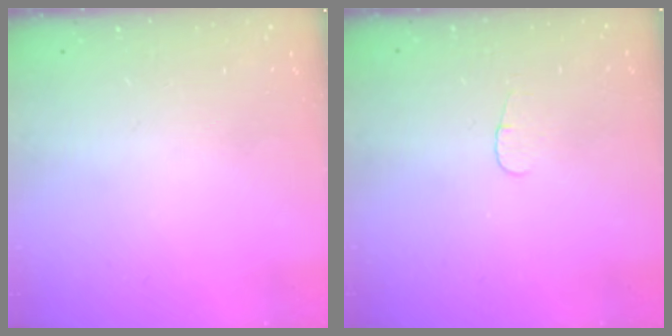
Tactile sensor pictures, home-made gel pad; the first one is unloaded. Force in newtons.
{"total": 3.4, "press": 3.3, "slide": 0.4}